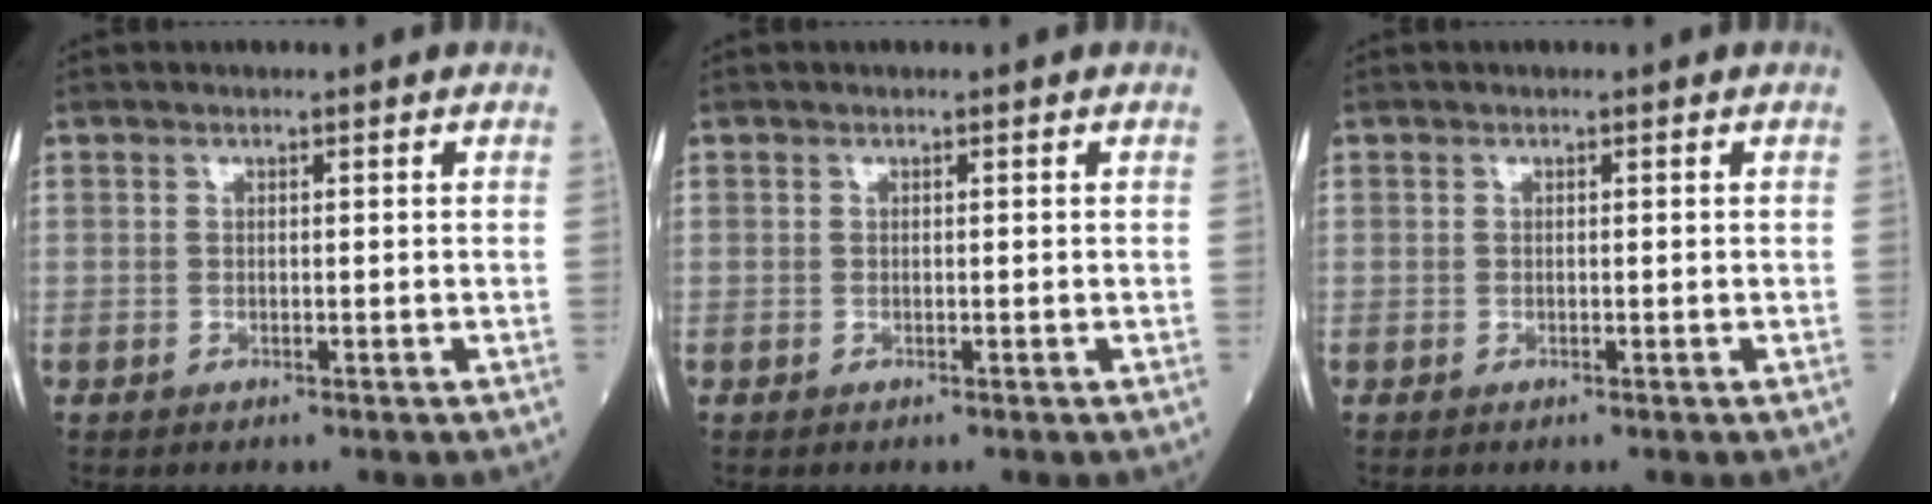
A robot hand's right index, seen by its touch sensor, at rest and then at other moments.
{"total": 0.0}
{"total": 0.0}